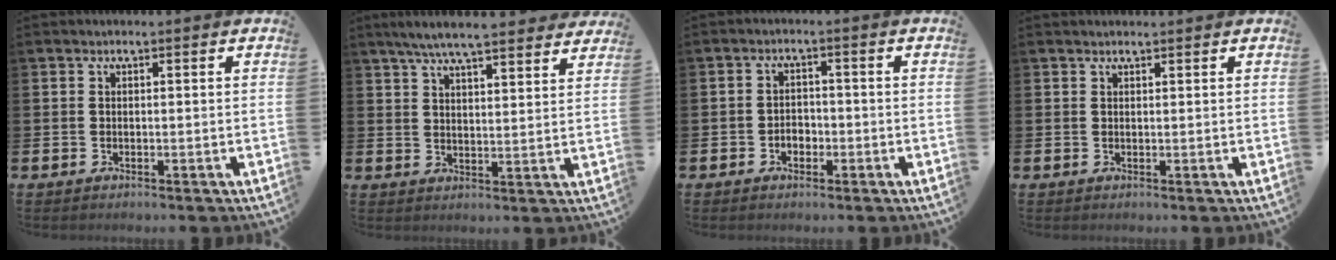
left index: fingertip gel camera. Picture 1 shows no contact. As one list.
[{"total": 6.9, "force": [6.4, 0.6, 2.4], "torque": [-0.057, -0.026, 0.114]}, {"total": 2.0, "force": [-0.9, 1.6, 0.8], "torque": [-0.012, 0.002, -0.023]}, {"total": 0.9, "force": [0.9, 0.0, 0.0], "torque": [0.013, -0.005, 0.013]}]